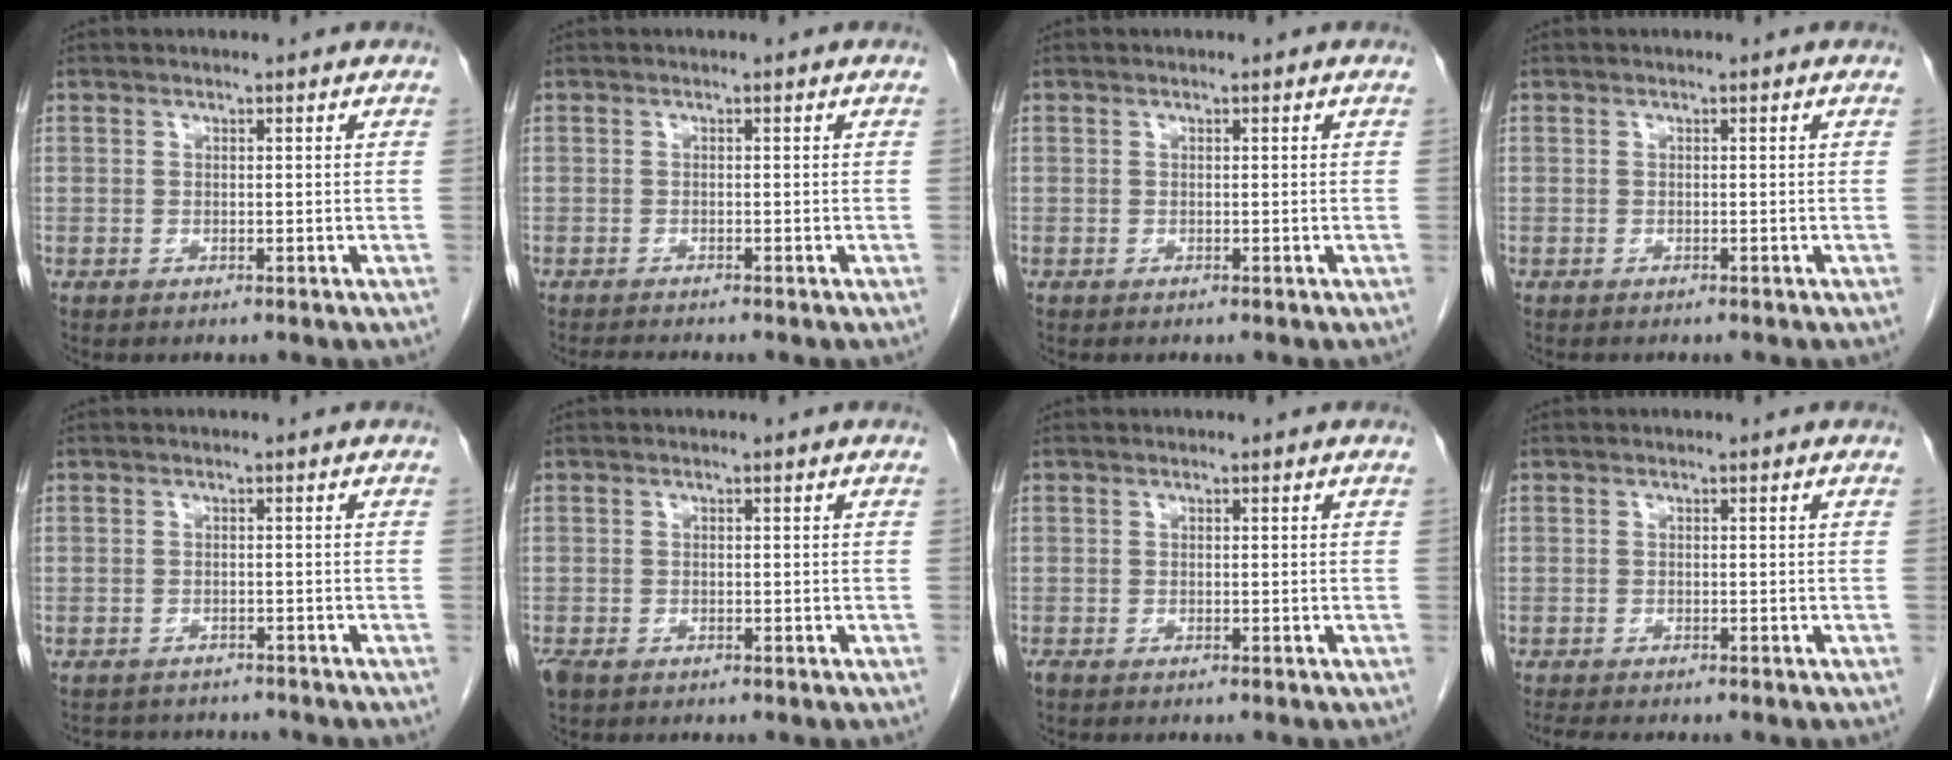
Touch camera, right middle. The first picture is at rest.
{"total": 1.9, "force": [-1.8, -0.4, 0.5], "torque": [-0.012, -0.009, -0.031]}
{"total": 0.0}
{"total": 1.0, "force": [-0.9, 0.3, 0.4], "torque": [-0.010, -0.002, -0.010]}
{"total": 5.1, "force": [-4.8, 1.6, 0.4], "torque": [-0.003, 0.003, -0.064]}
{"total": 1.9, "force": [-1.2, 1.1, 0.9], "torque": [-0.024, -0.002, -0.016]}
{"total": 0.8, "force": [-0.7, 0.1, 0.3], "torque": [-0.009, -0.002, -0.013]}
{"total": 3.1, "force": [-2.7, 0.5, 1.5], "torque": [-0.024, -0.008, -0.041]}